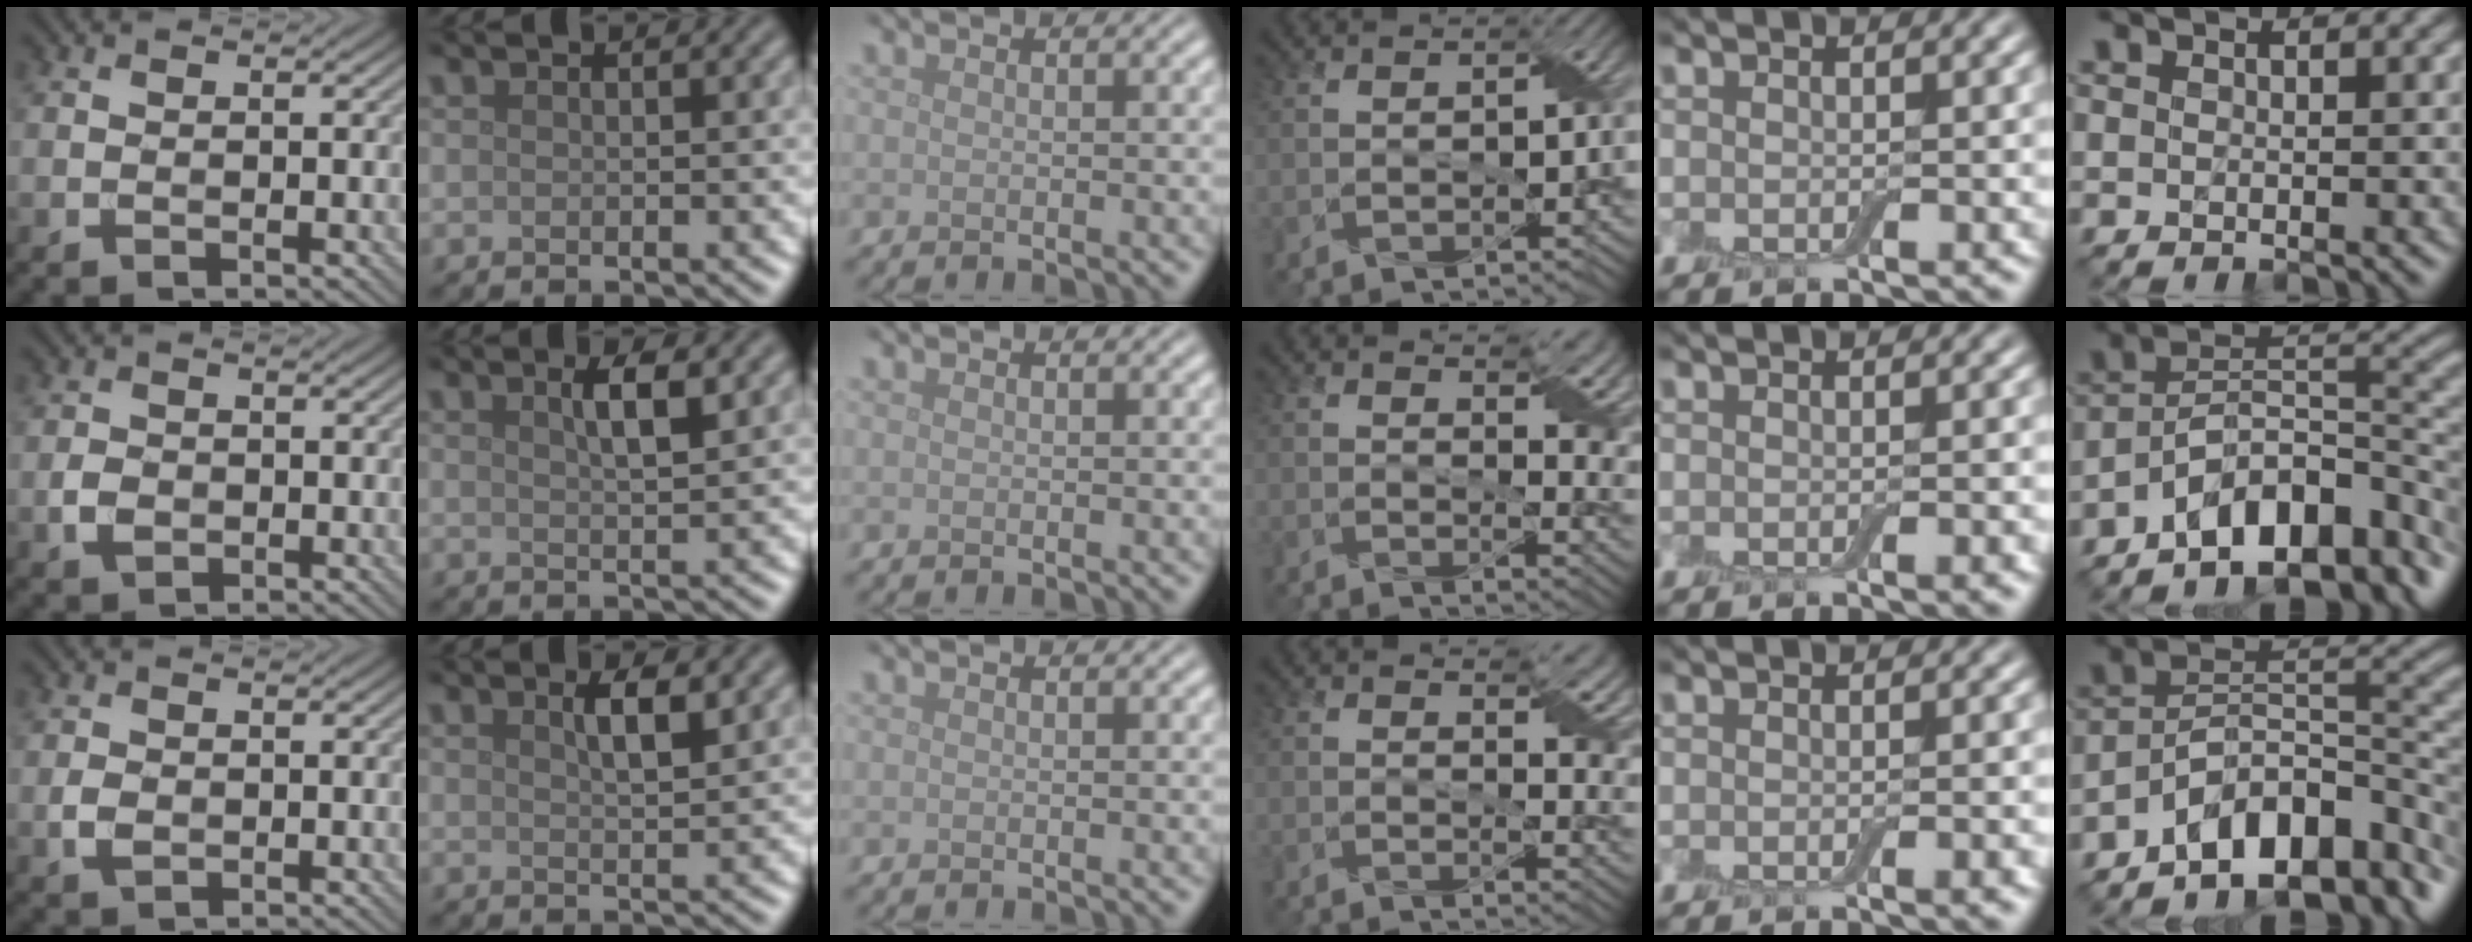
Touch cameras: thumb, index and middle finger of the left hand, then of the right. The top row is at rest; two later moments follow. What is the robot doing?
{"motion": "wrap", "object": "adhesive wrap"}